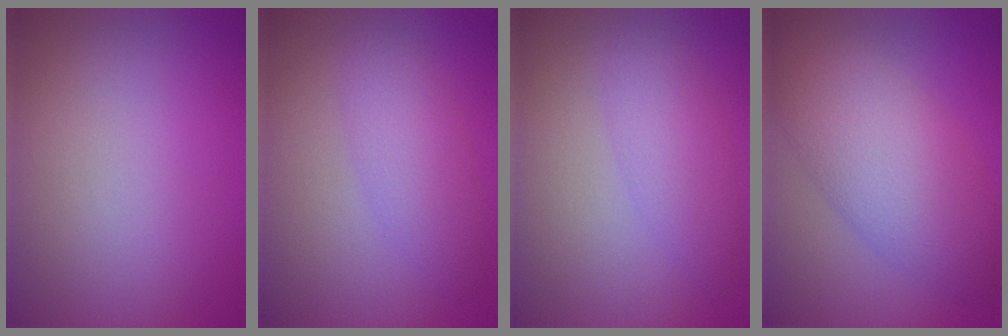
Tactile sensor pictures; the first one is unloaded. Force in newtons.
{"total": 3.4, "press": 3.4, "slide": 0.1}
{"total": 2.9, "press": 2.9, "slide": 0.0}
{"total": 7.4, "press": 7.4, "slide": 0.1}